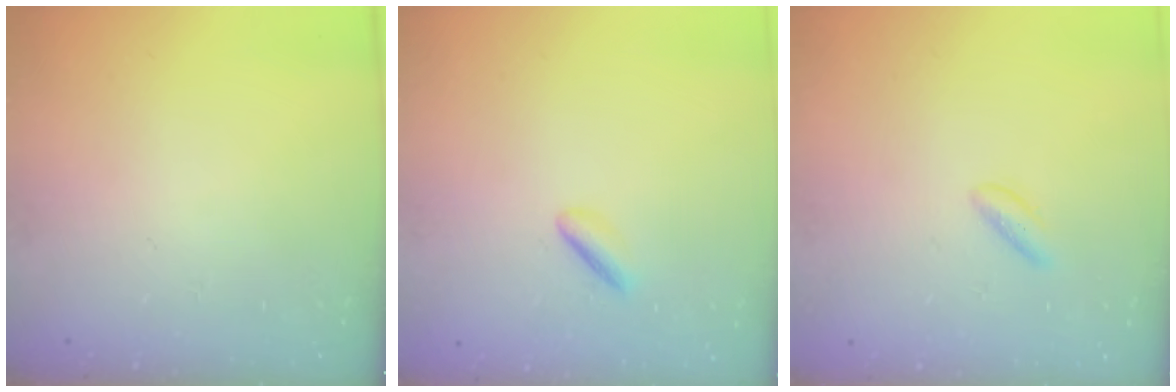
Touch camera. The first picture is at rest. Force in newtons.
{"total": 1.8, "press": 1.7, "slide": 0.6}
{"total": 1.6, "press": 1.5, "slide": 0.5}